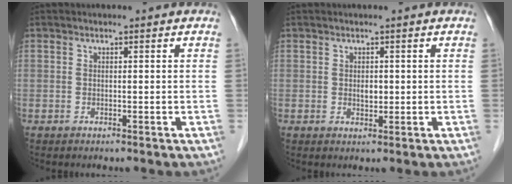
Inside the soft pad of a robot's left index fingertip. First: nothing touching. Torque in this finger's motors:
{"motor_torque": [0.13, -0.01, 0.09, 0.01]}